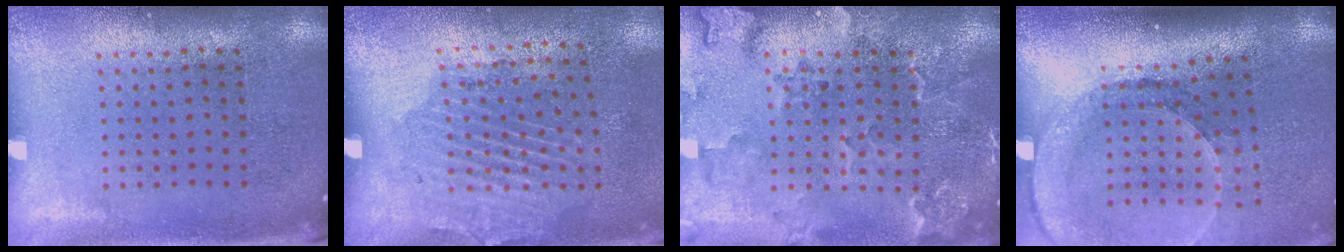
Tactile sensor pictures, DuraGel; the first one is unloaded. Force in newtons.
{"total": 1.9, "press": 1.2, "slide": 1.5}
{"total": 2.3, "press": 2.1, "slide": 0.8}
{"total": 2.7, "press": 2.0, "slide": 1.8}